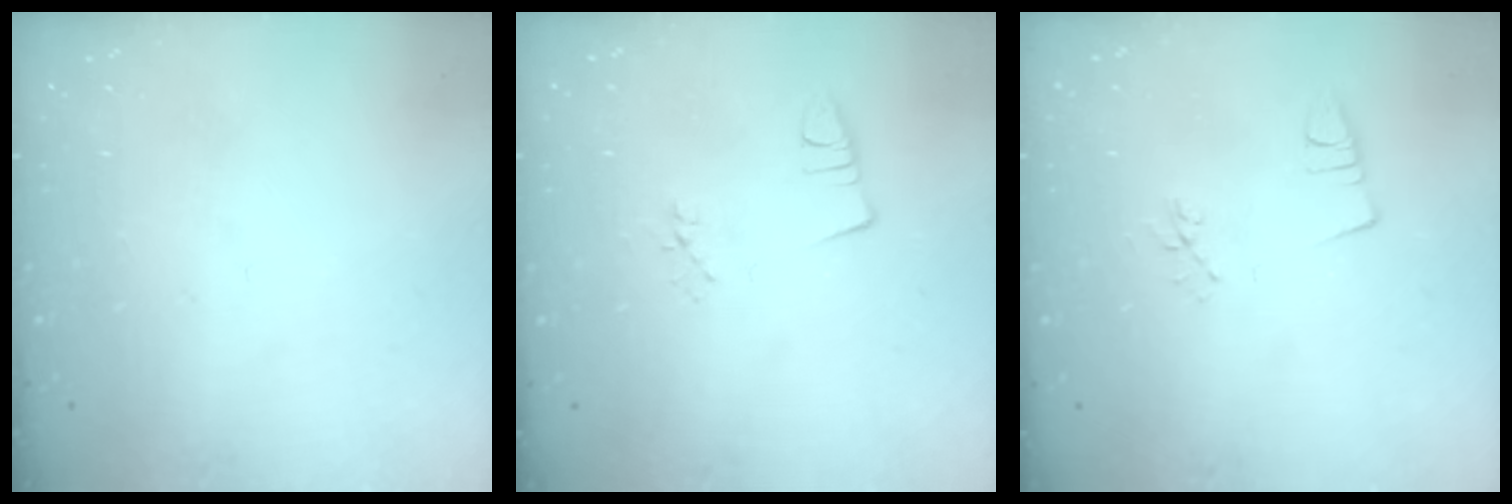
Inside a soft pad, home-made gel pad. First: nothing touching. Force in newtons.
{"total": 1.9, "press": 1.4, "slide": 1.3}
{"total": 2.6, "press": 2.3, "slide": 1.3}